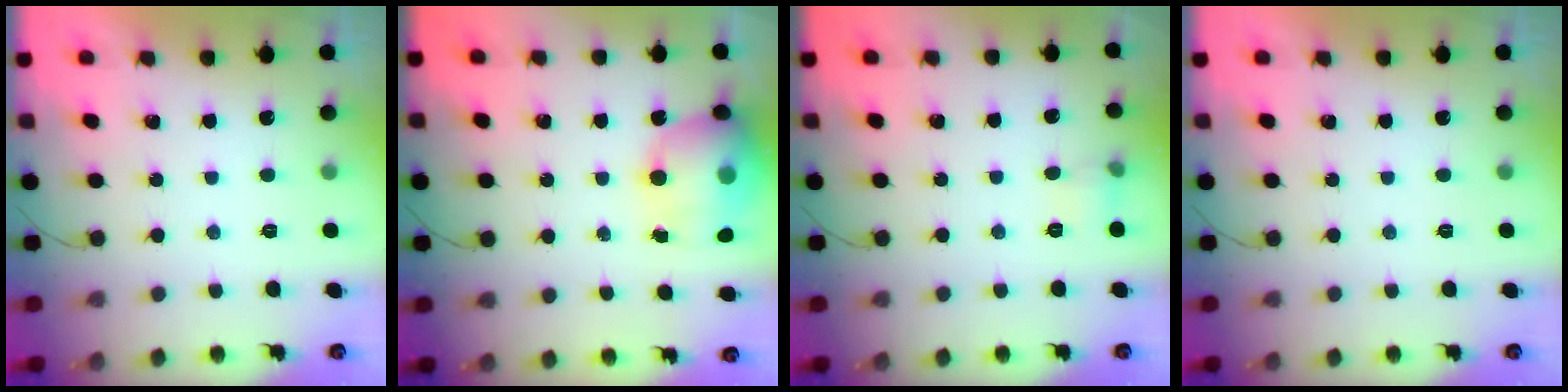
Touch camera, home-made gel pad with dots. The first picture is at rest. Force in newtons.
{"total": 16.4, "press": 15.9, "slide": 4.1}
{"total": 5.1, "press": 4.8, "slide": 1.6}
{"total": 0.0}